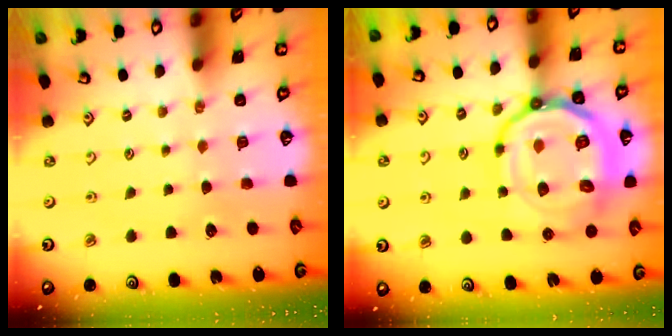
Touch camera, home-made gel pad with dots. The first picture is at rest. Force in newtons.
{"total": 22.5, "press": 22.3, "slide": 2.3}